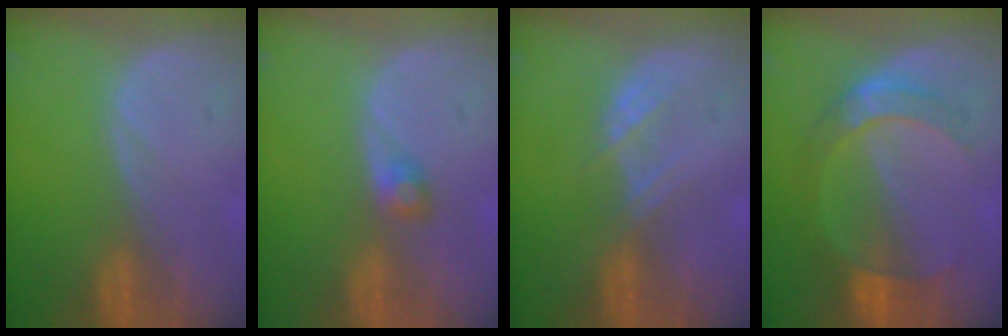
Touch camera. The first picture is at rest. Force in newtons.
{"total": 1.9, "press": 1.8, "slide": 0.2}
{"total": 2.3, "press": 2.3, "slide": 0.2}
{"total": 7.2, "press": 6.5, "slide": 3.1}